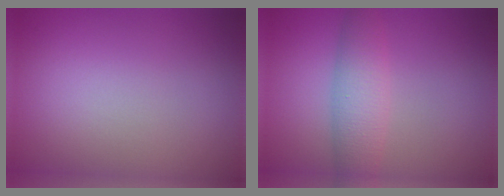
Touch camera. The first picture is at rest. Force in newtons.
{"total": 3.4, "press": 3.4, "slide": 0.1}